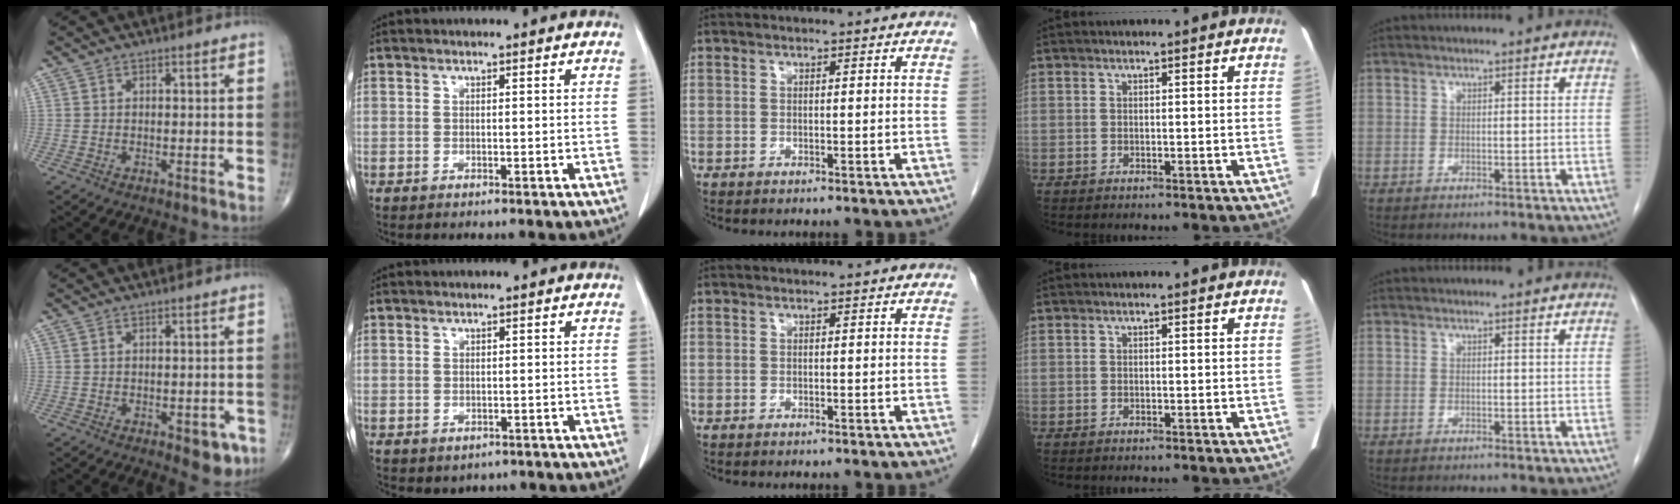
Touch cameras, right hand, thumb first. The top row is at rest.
{"thumb": {"total": 4.3, "force": [-1.8, 2.2, 3.2], "torque": [-0.015, 0.002, -0.017]}, "index": {"total": 2.0, "force": [-0.8, 1.8, 0.6], "torque": [-0.009, 0.001, 0.000]}}